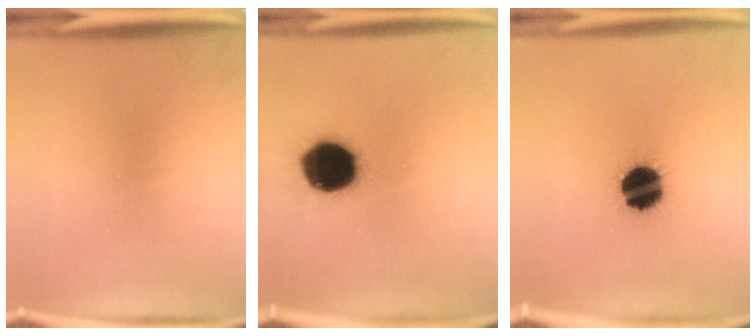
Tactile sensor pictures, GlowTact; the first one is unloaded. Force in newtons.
{"total": 18.3}
{"total": 15.1}